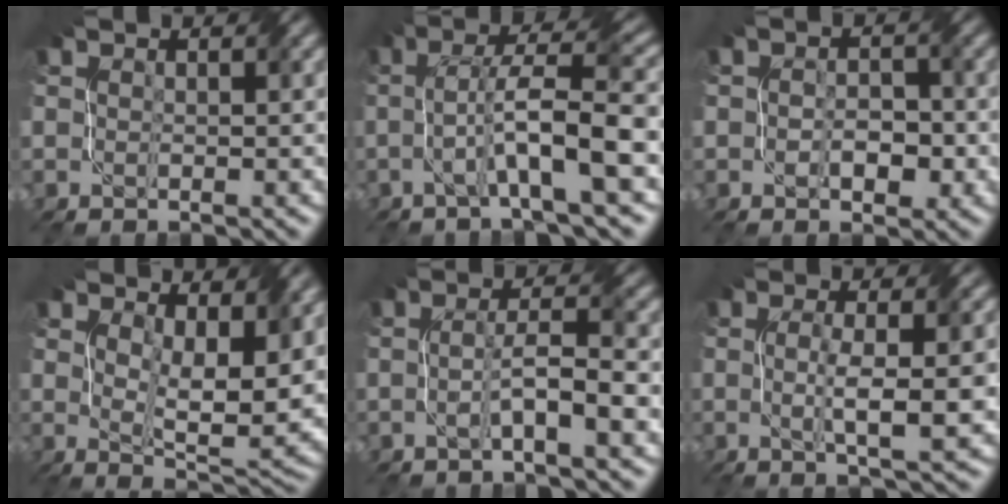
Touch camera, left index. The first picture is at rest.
{"total": 7.8, "force": [-1.1, 1.0, 7.6], "torque": [-0.130, 0.020, -0.026]}
{"total": 2.7, "force": [-0.9, 1.6, 2.1], "torque": [-0.030, 0.001, -0.014]}
{"total": 8.6, "force": [3.0, 3.5, 7.3], "torque": [-0.126, -0.015, 0.058]}
{"total": 3.9, "force": [-0.9, 0.4, 3.8], "torque": [-0.066, 0.009, -0.019]}
{"total": 4.8, "force": [-0.4, 0.8, 4.7], "torque": [-0.078, 0.000, -0.005]}